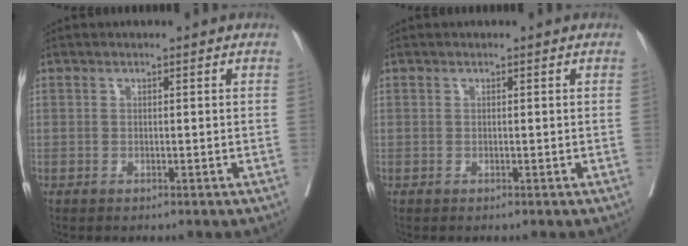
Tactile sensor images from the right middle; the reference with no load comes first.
{"total": 0.0}